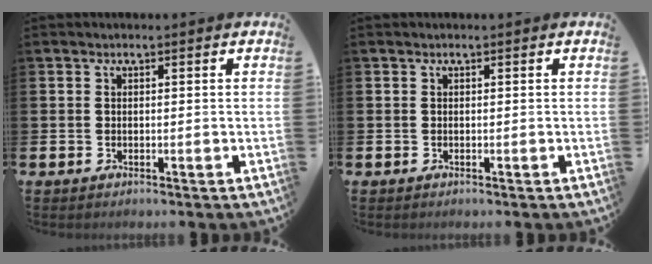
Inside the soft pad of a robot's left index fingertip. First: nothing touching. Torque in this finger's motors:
{"motor_torque": [0.00, 0.05, 0.00, -0.01]}